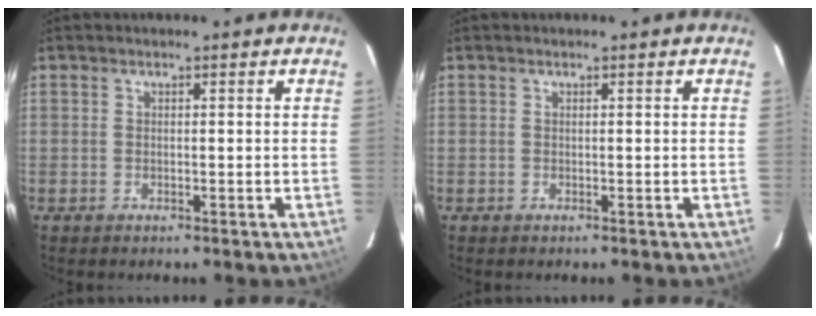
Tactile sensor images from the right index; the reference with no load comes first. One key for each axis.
{"total": 0.0}